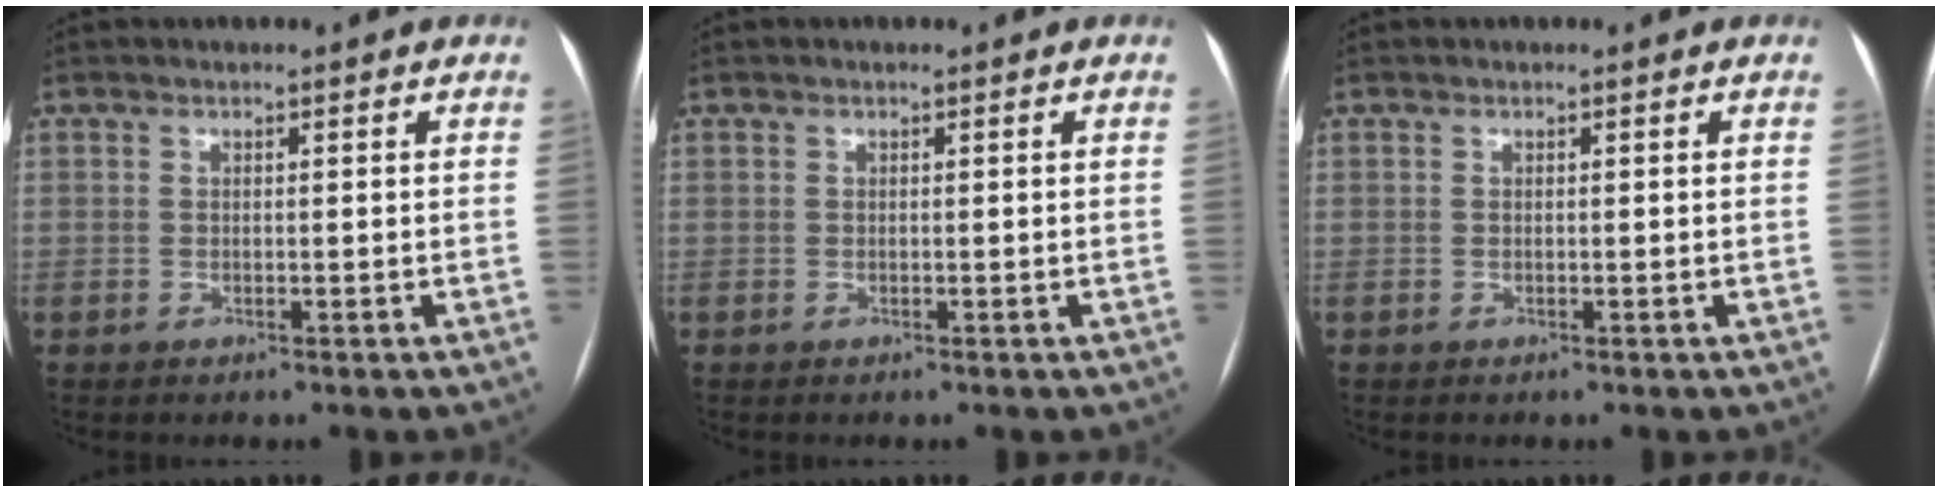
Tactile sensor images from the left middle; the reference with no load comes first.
{"total": 0.0}
{"total": 0.0}